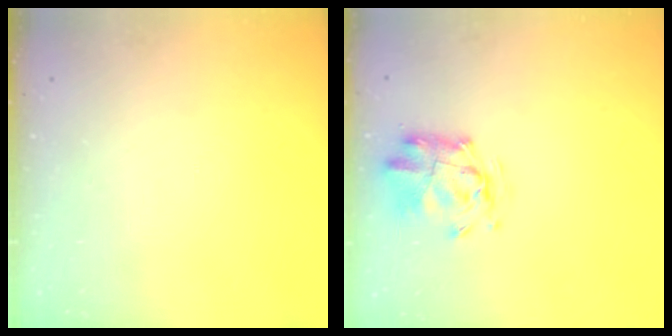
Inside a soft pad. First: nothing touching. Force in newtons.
{"total": 2.6, "press": 2.4, "slide": 0.8}